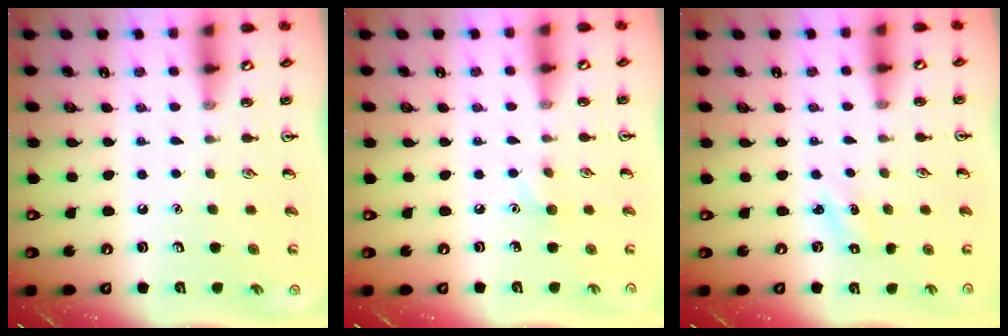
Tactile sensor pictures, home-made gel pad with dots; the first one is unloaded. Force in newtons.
{"total": 5.5, "press": 5.2, "slide": 1.5}
{"total": 1.3, "press": 1.2, "slide": 0.5}